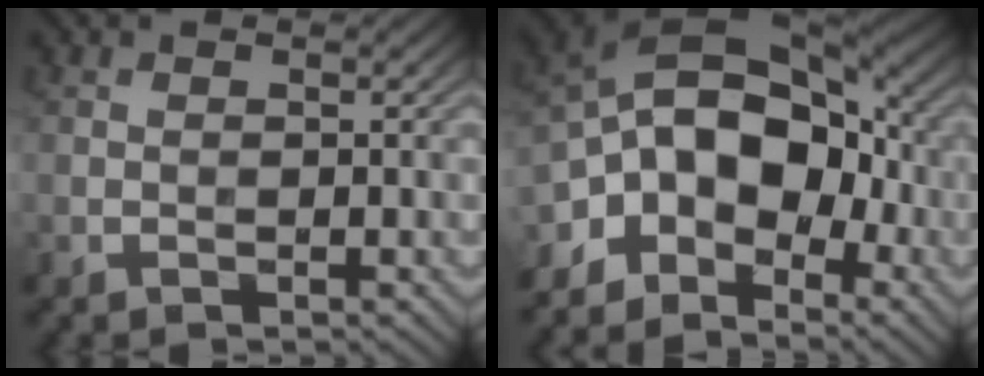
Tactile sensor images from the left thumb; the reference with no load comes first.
{"total": 12.7, "force": [-3.6, 8.2, 9.1], "torque": [-0.169, 0.002, -0.079]}